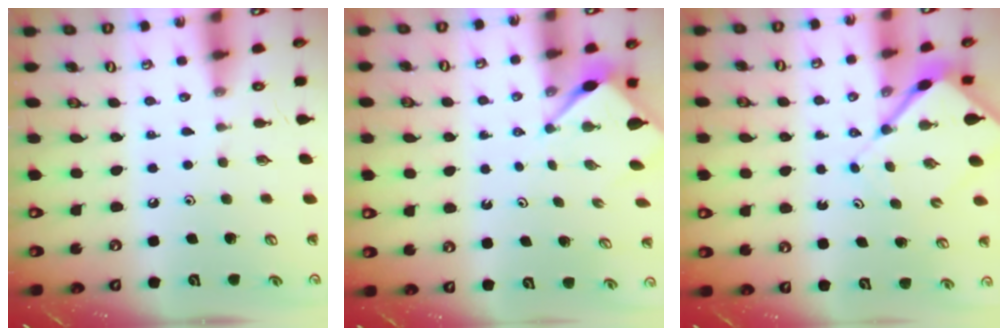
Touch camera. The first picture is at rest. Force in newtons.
{"total": 3.0, "press": 3.0, "slide": 0.3}
{"total": 7.5, "press": 7.5, "slide": 0.6}